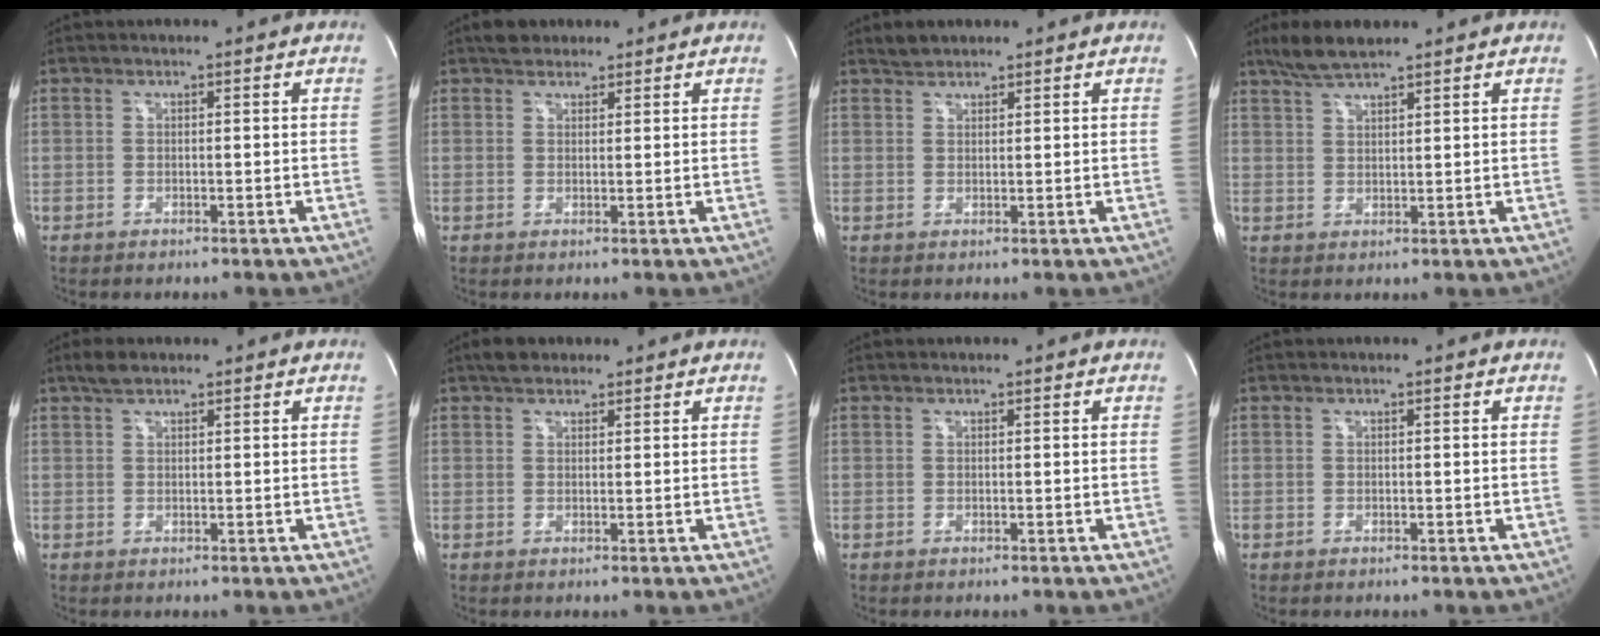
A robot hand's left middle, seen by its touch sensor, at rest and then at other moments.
{"total": 3.1, "force": [2.4, 1.7, 0.9], "torque": [-0.018, 0.016, 0.038]}
{"total": 2.1, "force": [1.9, 0.8, 0.4], "torque": [-0.014, 0.006, 0.035]}
{"total": 5.1, "force": [4.3, 0.6, 2.7], "torque": [-0.064, 0.013, 0.084]}
{"total": 2.2, "force": [1.8, 0.8, 1.1], "torque": [-0.028, 0.010, 0.034]}
{"total": 3.0, "force": [2.3, 1.6, 1.1], "torque": [-0.025, 0.017, 0.036]}
{"total": 0.0}
{"total": 0.0}